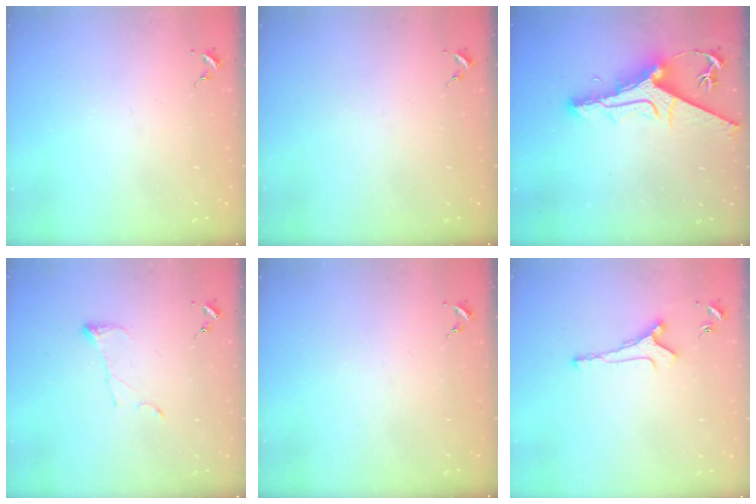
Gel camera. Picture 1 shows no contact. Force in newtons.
{"total": 0.0}
{"total": 13.0, "press": 12.8, "slide": 1.8}
{"total": 6.7, "press": 6.6, "slide": 0.6}
{"total": 0.0}
{"total": 5.9, "press": 5.8, "slide": 0.7}